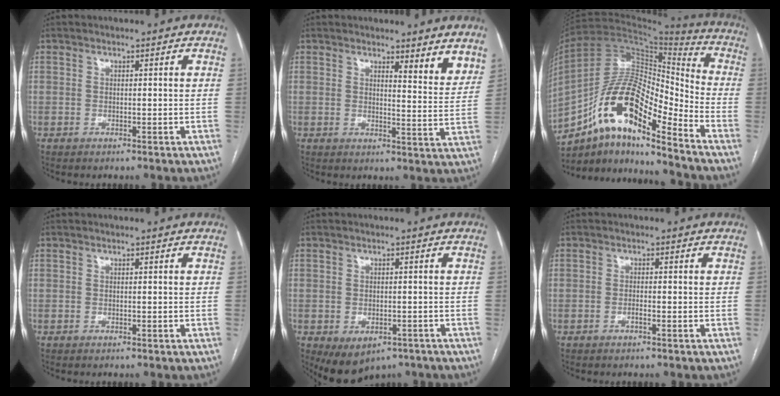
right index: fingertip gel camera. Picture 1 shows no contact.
{"total": 5.6, "force": [4.9, 0.9, 2.6], "torque": [-0.025, -0.029, 0.049]}
{"total": 16.7, "force": [-10.2, 4.3, 12.5], "torque": [-0.232, 0.038, -0.173]}
{"total": 0.0}
{"total": 6.8, "force": [-4.0, 4.4, 3.4], "torque": [-0.049, 0.002, -0.046]}
{"total": 1.0, "force": [-0.5, 0.1, 0.9], "torque": [-0.019, 0.001, -0.009]}